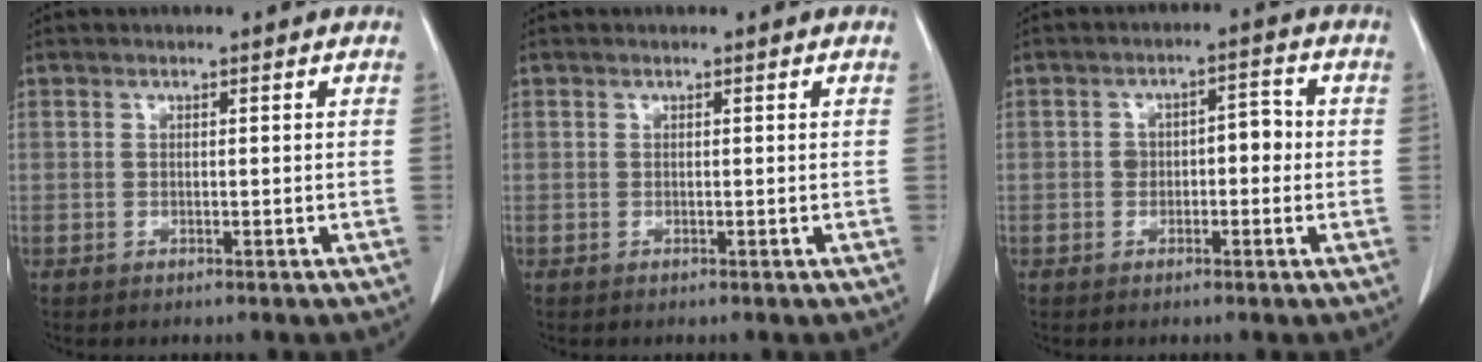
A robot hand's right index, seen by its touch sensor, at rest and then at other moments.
{"total": 0.0}
{"total": 4.4, "force": [-0.3, 2.5, 3.6], "torque": [-0.053, 0.026, -0.003]}